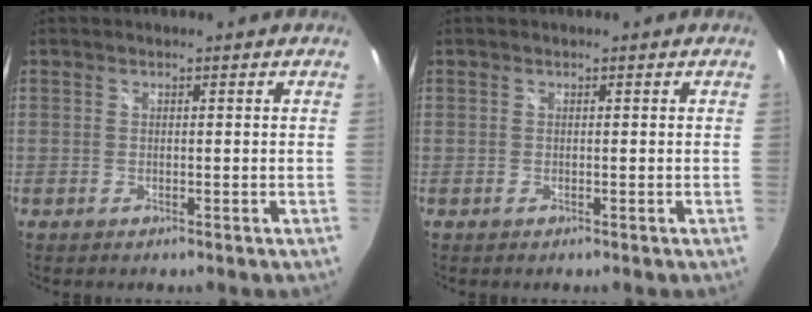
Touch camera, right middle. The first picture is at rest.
{"total": 0.0}